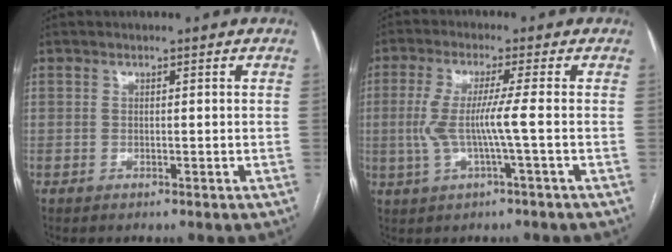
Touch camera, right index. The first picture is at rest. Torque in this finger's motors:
{"motor_torque": [1.21, -0.22, 0.69, 0.16]}